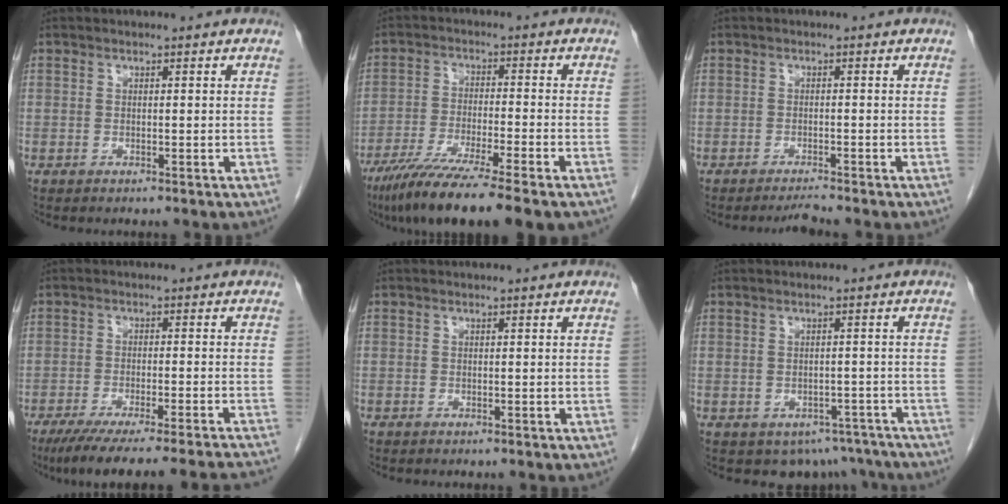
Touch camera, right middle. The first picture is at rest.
{"total": 12.9, "force": [-9.4, 0.0, 8.8], "torque": [-0.150, -0.039, -0.154]}
{"total": 1.6, "force": [-1.5, -0.5, 0.2], "torque": [-0.006, -0.007, -0.025]}
{"total": 19.7, "force": [-17.7, -0.4, 8.7], "torque": [-0.088, -0.044, -0.241]}
{"total": 0.0}
{"total": 6.6, "force": [-5.1, 4.1, 1.1], "torque": [0.011, 0.010, -0.060]}